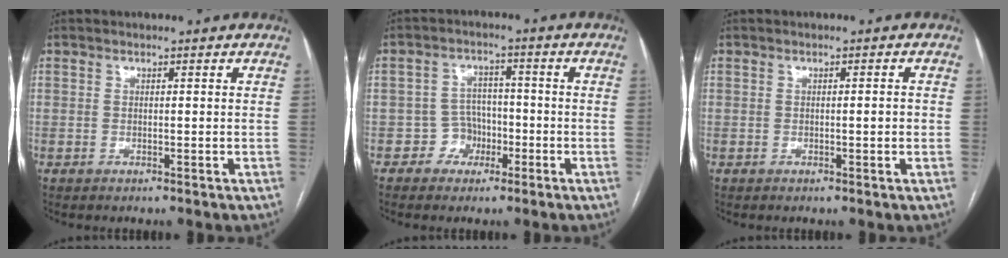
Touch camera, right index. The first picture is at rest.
{"total": 4.3, "force": [-1.9, 3.8, 0.9], "torque": [-0.008, 0.014, -0.031]}
{"total": 1.8, "force": [-0.2, 0.2, 1.7], "torque": [-0.025, 0.001, -0.004]}